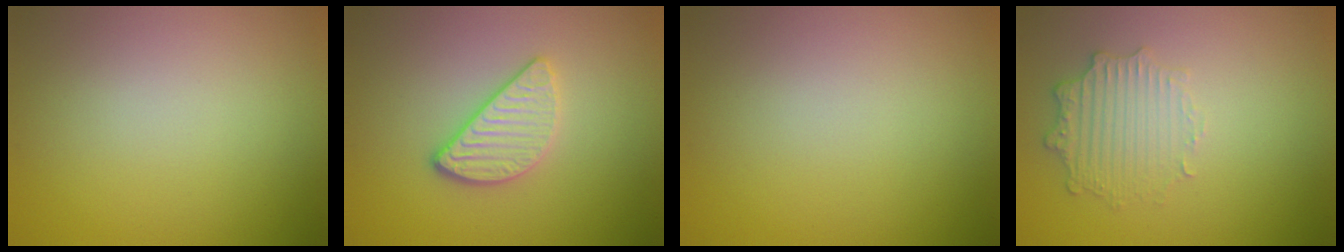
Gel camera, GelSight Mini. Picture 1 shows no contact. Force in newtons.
{"total": 3.1, "press": 2.8, "slide": 1.4}
{"total": 0.0}
{"total": 2.5, "press": 2.3, "slide": 1.0}